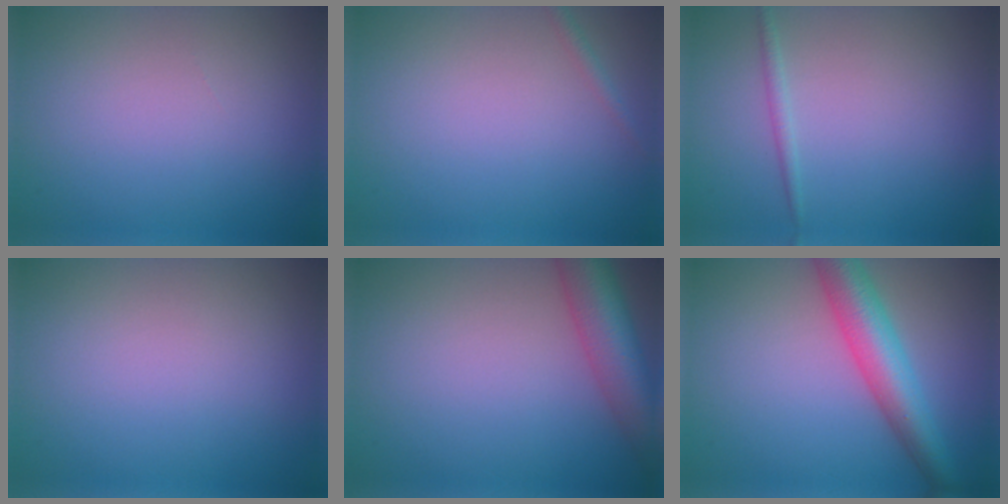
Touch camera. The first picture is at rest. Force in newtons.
{"total": 0.8, "press": 0.7, "slide": 0.1}
{"total": 0.9, "press": 0.9, "slide": 0.0}
{"total": 0.0}
{"total": 7.2, "press": 7.2, "slide": 0.4}
{"total": 6.3, "press": 6.3, "slide": 0.2}